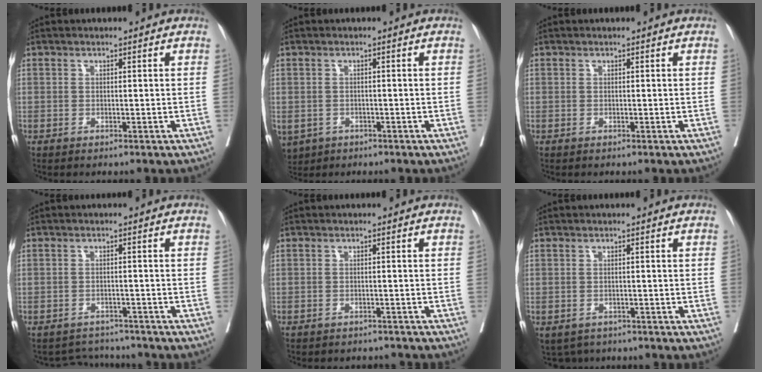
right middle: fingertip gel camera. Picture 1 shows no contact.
{"total": 8.1, "force": [-4.0, 6.2, 3.2], "torque": [-0.092, -0.005, -0.054]}
{"total": 0.0}
{"total": 4.5, "force": [-4.4, 0.7, -0.9], "torque": [0.012, 0.010, -0.063]}
{"total": 8.9, "force": [-8.2, 2.7, 2.3], "torque": [-0.036, -0.002, -0.098]}
{"total": 4.4, "force": [-3.3, 2.7, 1.2], "torque": [-0.013, 0.004, -0.043]}